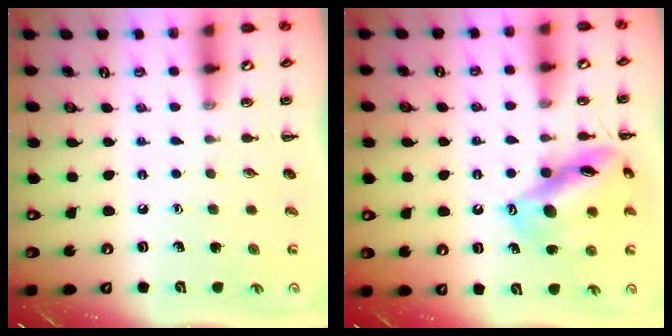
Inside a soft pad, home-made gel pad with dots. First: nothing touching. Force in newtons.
{"total": 15.8, "press": 15.7, "slide": 1.9}